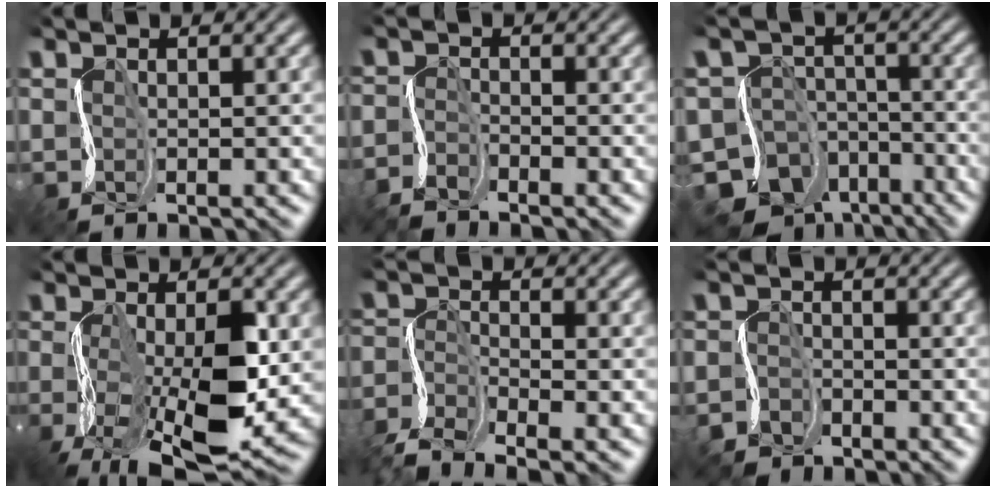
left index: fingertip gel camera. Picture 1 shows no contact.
{"total": 2.8, "force": [-2.8, 0.4, 0.4], "torque": [-0.013, -0.002, -0.067]}
{"total": 8.8, "force": [-6.5, 5.3, 2.7], "torque": [-0.038, -0.002, -0.118]}
{"total": 11.7, "force": [-3.1, 4.8, 10.3], "torque": [-0.198, -0.017, -0.051]}
{"total": 5.9, "force": [-4.8, 1.6, 3.0], "torque": [-0.061, -0.011, -0.102]}
{"total": 2.7, "force": [-2.5, 1.0, 0.1], "torque": [-0.003, -0.002, -0.056]}